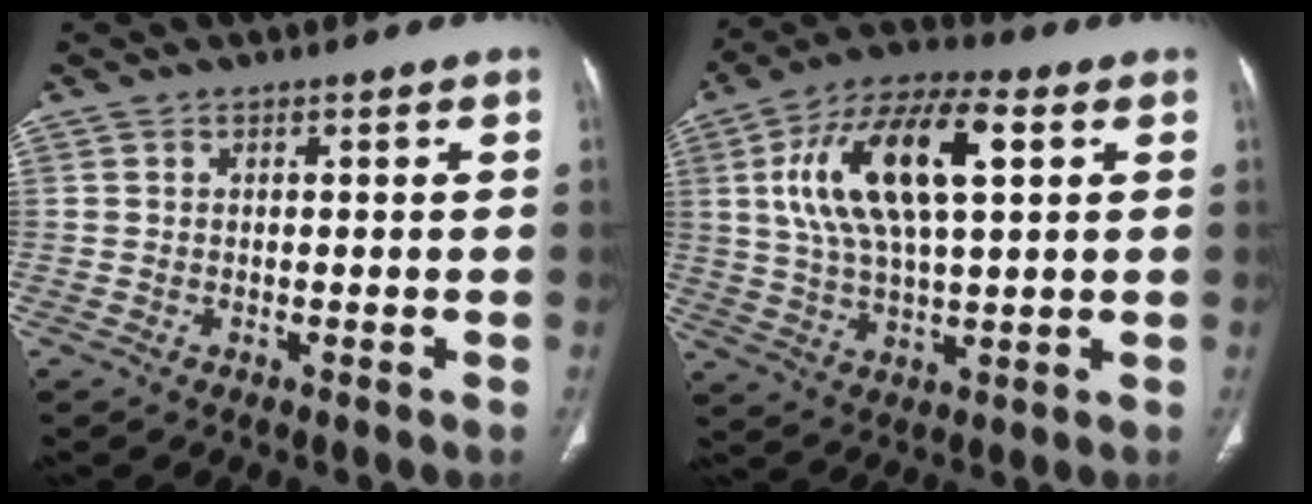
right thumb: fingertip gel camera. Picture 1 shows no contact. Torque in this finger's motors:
{"motor_torque": [-1.16, 2.23, 1.60, 0.13, 0.24]}